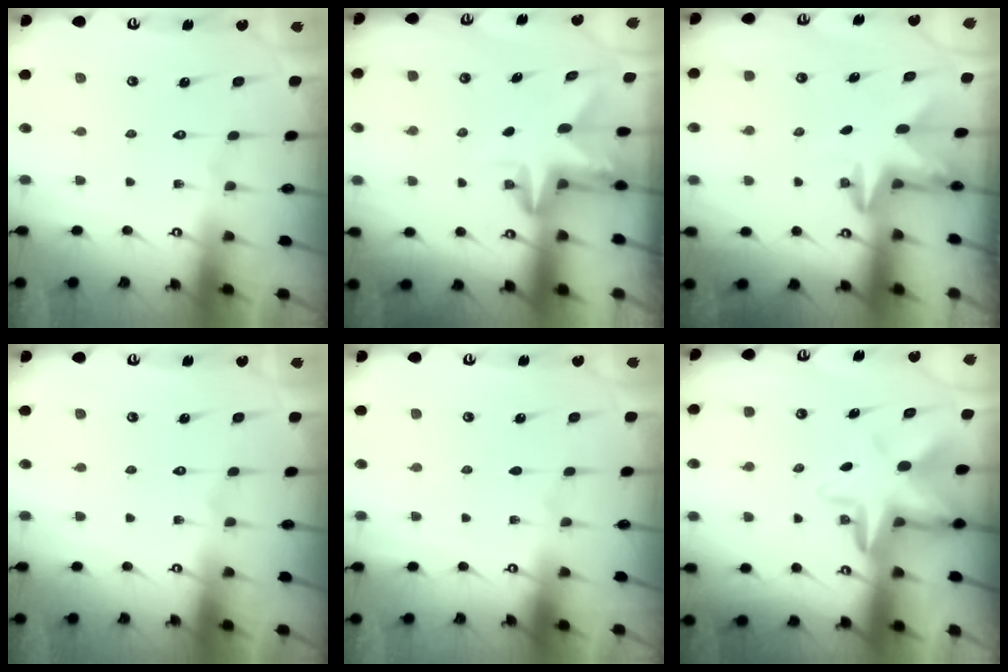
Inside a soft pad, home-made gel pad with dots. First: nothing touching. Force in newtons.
{"total": 3.3, "press": 3.3, "slide": 0.3}
{"total": 2.7, "press": 2.6, "slide": 0.6}
{"total": 0.0}
{"total": 0.0}
{"total": 7.9, "press": 7.7, "slide": 1.4}